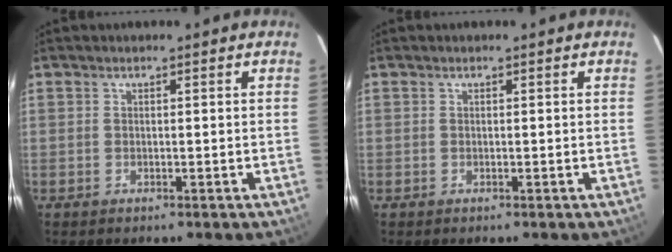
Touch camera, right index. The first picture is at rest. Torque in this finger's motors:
{"motor_torque": [0.00, 0.00, 0.01, 0.00]}